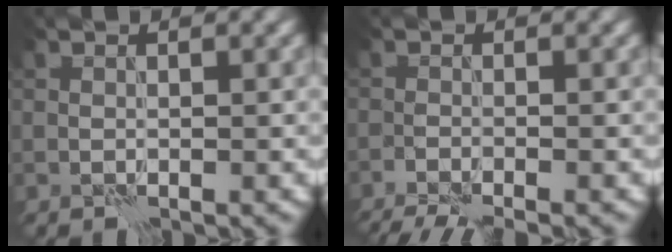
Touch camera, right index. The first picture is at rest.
{"total": 4.5, "force": [-4.0, 0.6, 2.1], "torque": [-0.038, -0.020, -0.067]}